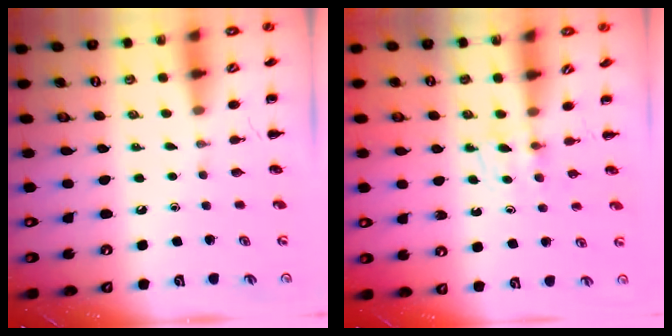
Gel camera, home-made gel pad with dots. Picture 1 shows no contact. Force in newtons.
{"total": 3.2, "press": 2.8, "slide": 1.4}